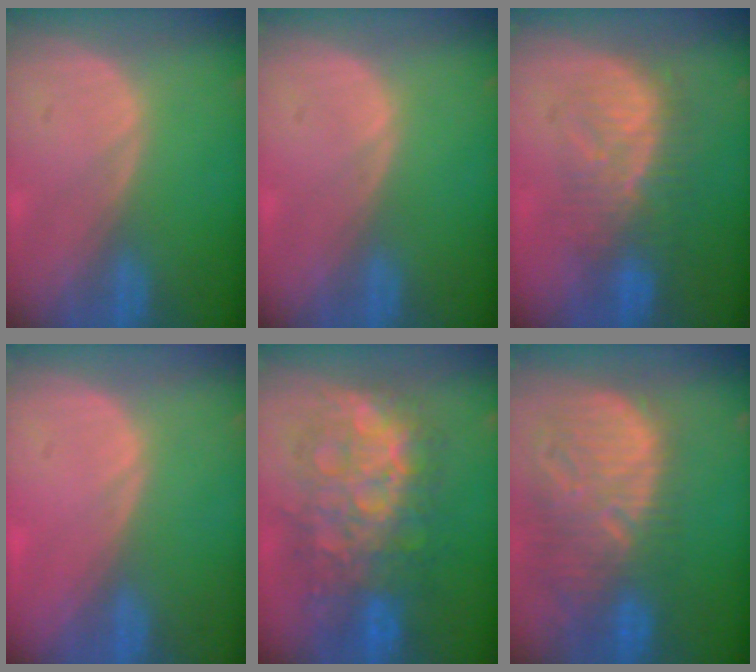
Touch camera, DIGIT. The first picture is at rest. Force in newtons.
{"total": 0.0}
{"total": 8.0, "press": 7.9, "slide": 1.5}
{"total": 0.5, "press": 0.0, "slide": 0.5}
{"total": 12.3, "press": 12.3, "slide": 1.3}
{"total": 13.2, "press": 11.5, "slide": 6.7}